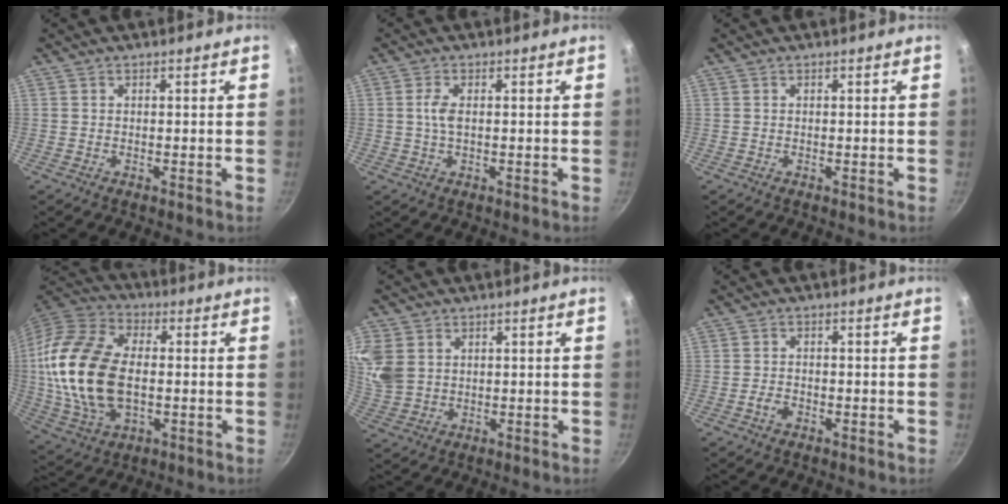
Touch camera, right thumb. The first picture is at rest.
{"total": 3.0, "force": [0.2, 1.4, 2.6], "torque": [-0.059, 0.004, 0.002]}
{"total": 0.0}
{"total": 21.7, "force": [-0.3, 13.6, 17.0], "torque": [-0.330, 0.017, -0.006]}
{"total": 10.6, "force": [3.2, 8.4, 5.6], "torque": [-0.124, -0.003, 0.070]}
{"total": 2.2, "force": [-1.1, 1.4, 1.3], "torque": [-0.029, 0.010, -0.024]}